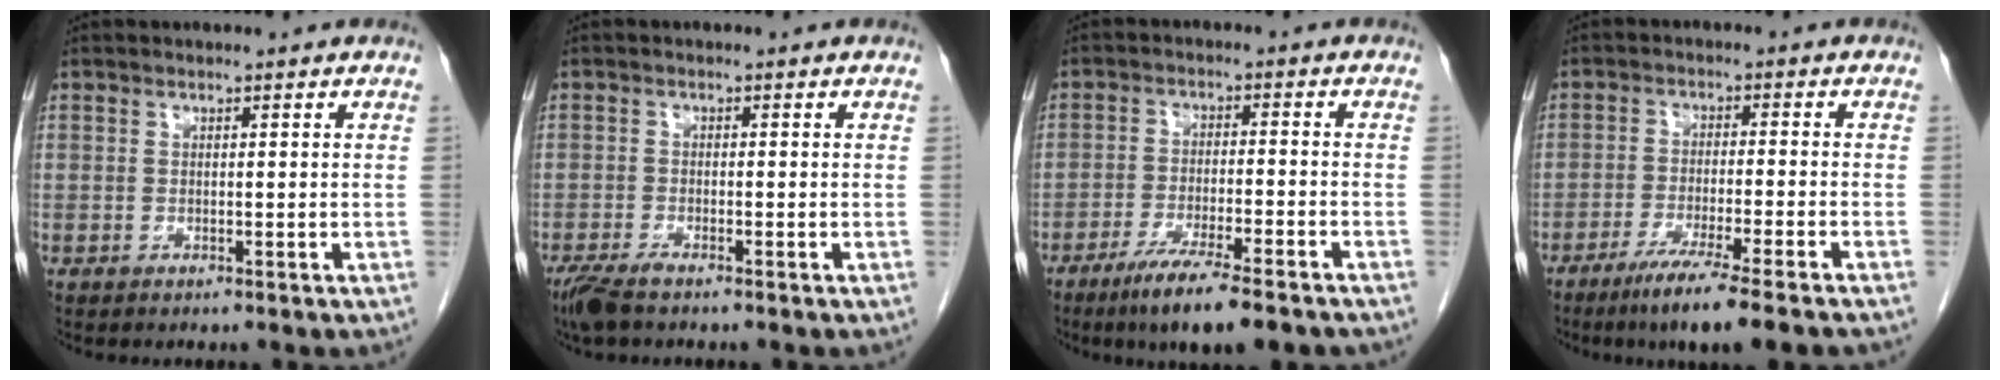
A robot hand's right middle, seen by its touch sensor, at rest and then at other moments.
{"total": 3.9, "force": [-3.0, 0.8, 2.4], "torque": [-0.050, -0.011, -0.054]}
{"total": 10.8, "force": [-7.9, 1.0, 7.3], "torque": [-0.115, -0.024, -0.124]}
{"total": 9.6, "force": [-7.1, -0.8, 6.4], "torque": [-0.100, -0.027, -0.111]}